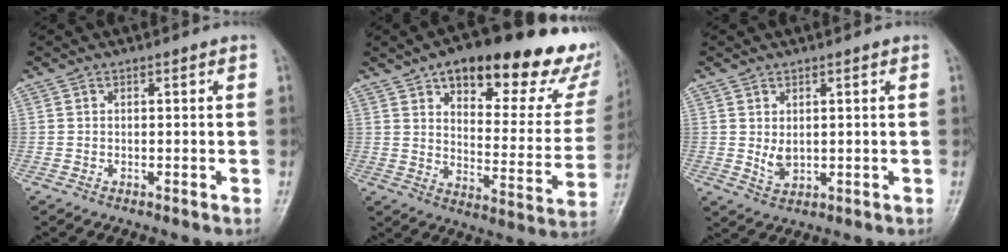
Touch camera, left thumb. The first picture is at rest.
{"total": 28.5, "force": [17.2, 11.5, 19.7], "torque": [-0.218, -0.046, 0.233]}
{"total": 2.9, "force": [0.4, 1.8, 2.2], "torque": [-0.030, -0.011, 0.016]}